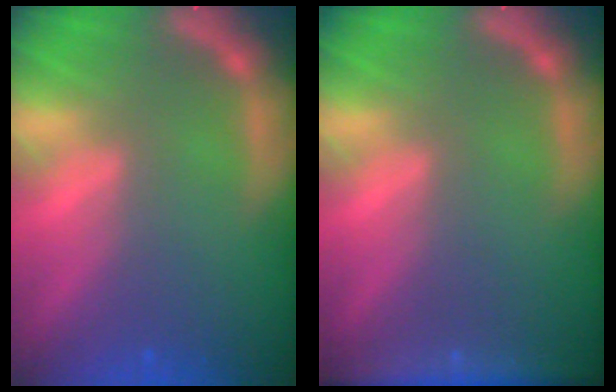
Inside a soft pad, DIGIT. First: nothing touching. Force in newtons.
{"total": 5.5}